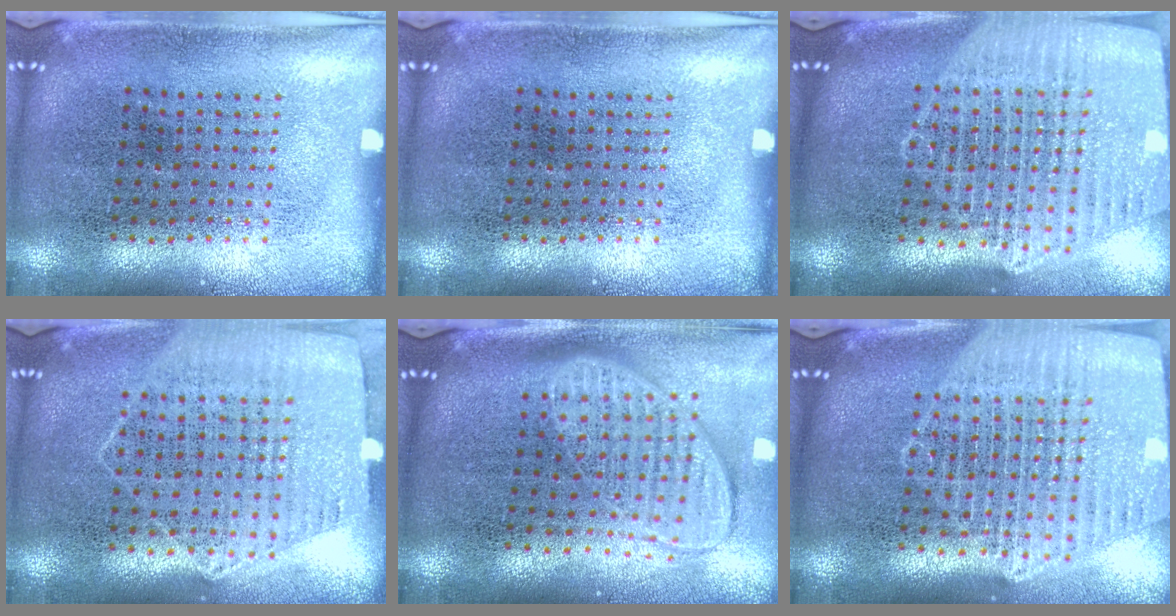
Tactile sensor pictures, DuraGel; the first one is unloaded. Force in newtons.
{"total": 0.0}
{"total": 2.3, "press": 2.0, "slide": 1.1}
{"total": 1.2, "press": 1.1, "slide": 0.4}
{"total": 2.0, "press": 1.5, "slide": 1.2}
{"total": 2.3, "press": 2.0, "slide": 1.1}